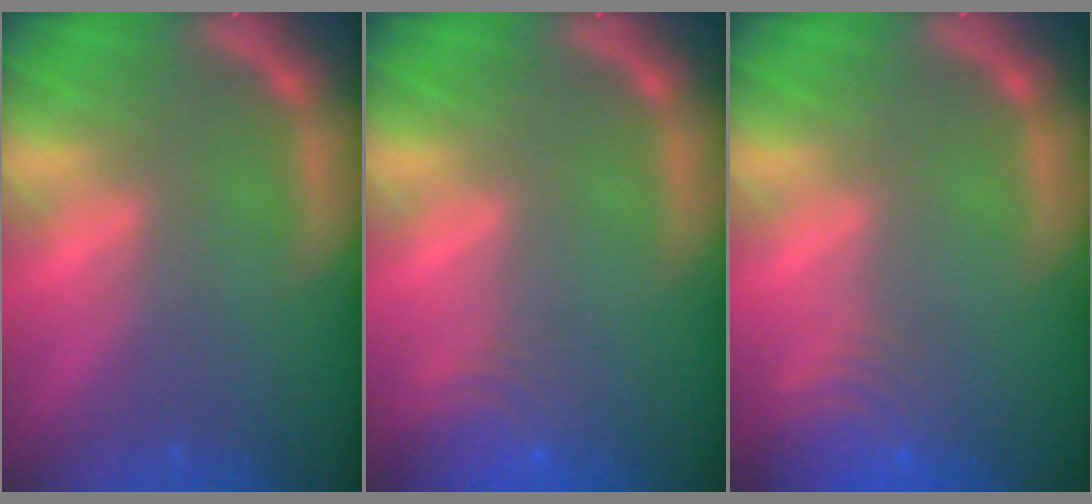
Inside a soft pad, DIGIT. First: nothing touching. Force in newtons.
{"total": 4.5}
{"total": 6.5}